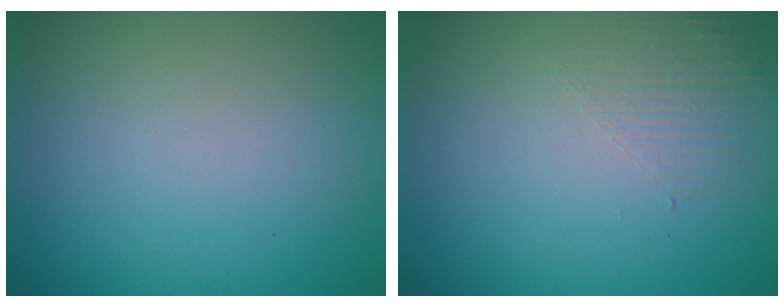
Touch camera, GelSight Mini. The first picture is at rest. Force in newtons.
{"total": 1.4, "press": 0.2, "slide": 1.4}